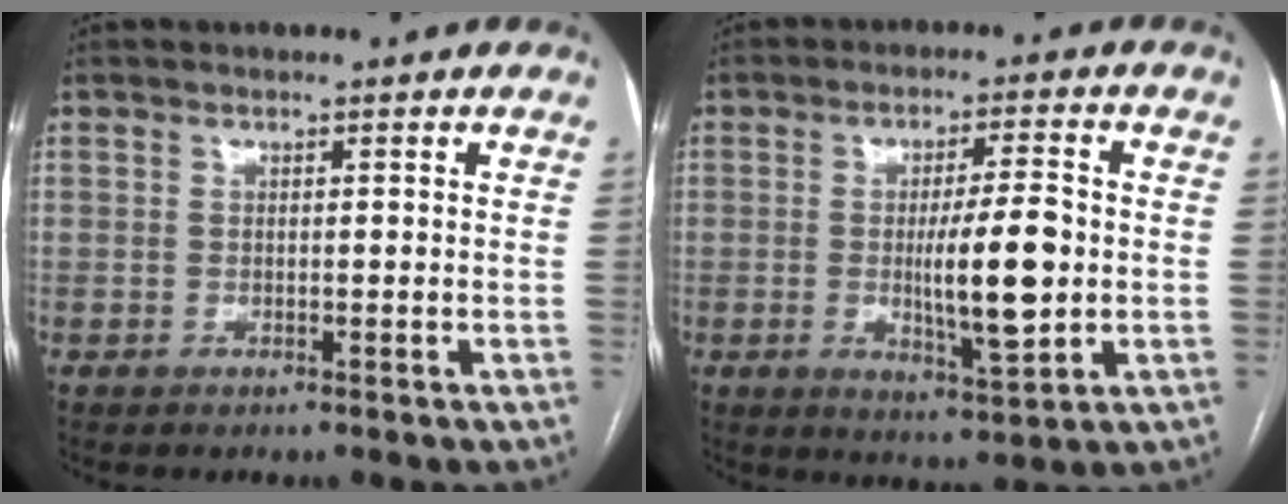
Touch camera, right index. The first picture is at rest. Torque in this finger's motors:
{"motor_torque": [1.73, -0.15, 0.68, 0.14]}